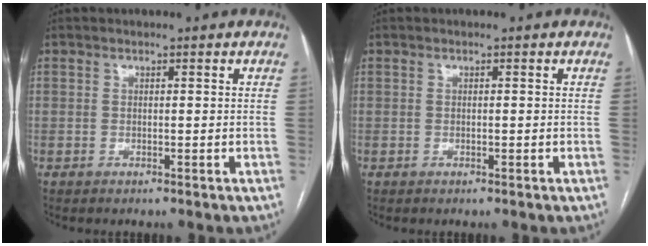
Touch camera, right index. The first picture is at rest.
{"total": 0.0}